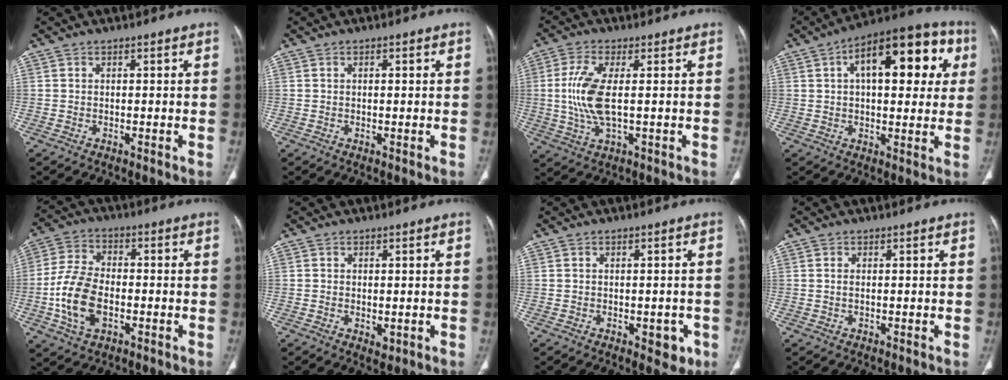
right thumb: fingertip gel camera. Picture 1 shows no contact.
{"total": 1.0, "force": [0.3, 0.4, 0.9], "torque": [-0.019, 0.005, 0.004]}
{"total": 9.1, "force": [0.4, 3.2, 8.5], "torque": [-0.205, -0.006, 0.008]}
{"total": 20.3, "force": [6.0, 9.6, 16.9], "torque": [-0.199, 0.027, 0.077]}
{"total": 11.9, "force": [-2.7, 7.2, 9.1], "torque": [-0.181, 0.014, -0.052]}
{"total": 1.7, "force": [-0.2, 1.2, 1.2], "torque": [-0.020, -0.005, 0.002]}
{"total": 3.8, "force": [-1.4, 2.3, 2.7], "torque": [-0.009, 0.002, -0.013]}
{"total": 0.7, "force": [0.1, 0.3, 0.7], "torque": [-0.018, 0.000, 0.002]}